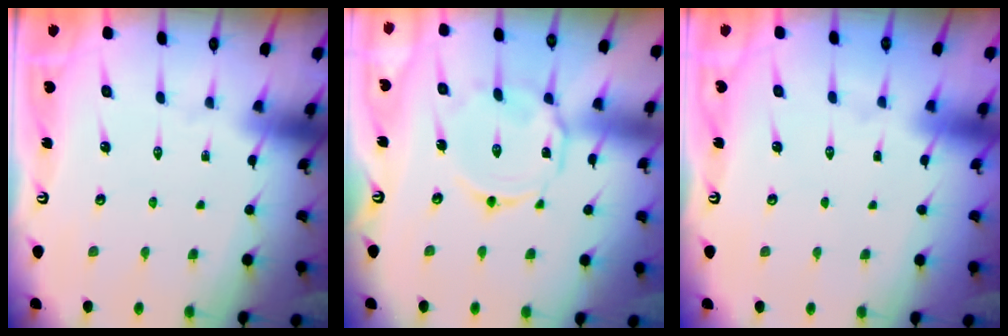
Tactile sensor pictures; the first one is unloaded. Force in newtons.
{"total": 7.9, "press": 7.9, "slide": 0.5}
{"total": 1.5, "press": 1.5, "slide": 0.1}